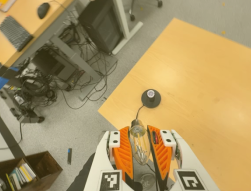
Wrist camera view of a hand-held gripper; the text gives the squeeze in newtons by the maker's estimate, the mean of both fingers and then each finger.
{"total": 22.9, "left": 23.9, "right": 21.9}